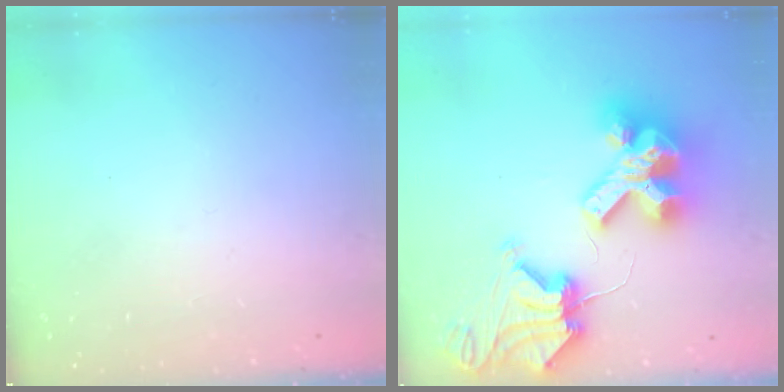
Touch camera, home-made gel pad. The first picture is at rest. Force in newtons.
{"total": 18.4, "press": 18.3, "slide": 2.4}